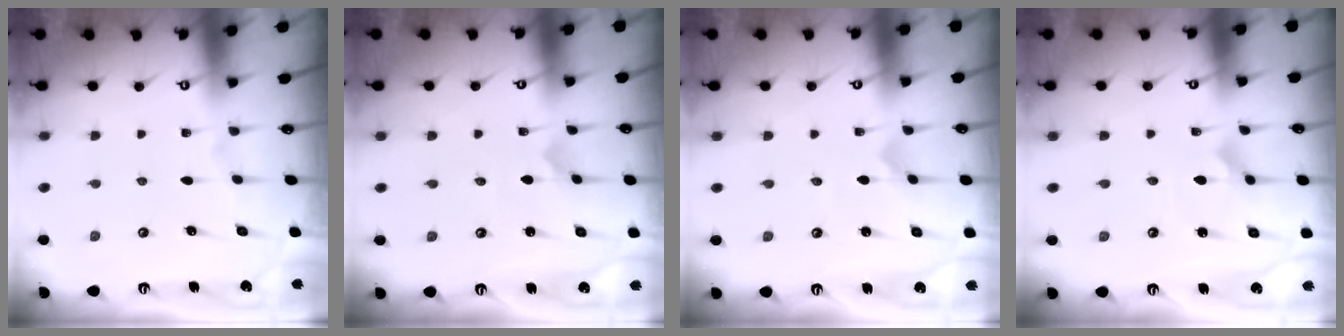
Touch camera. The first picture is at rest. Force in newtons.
{"total": 0.6, "press": 0.6, "slide": 0.0}
{"total": 0.0}
{"total": 2.7, "press": 2.7, "slide": 0.1}